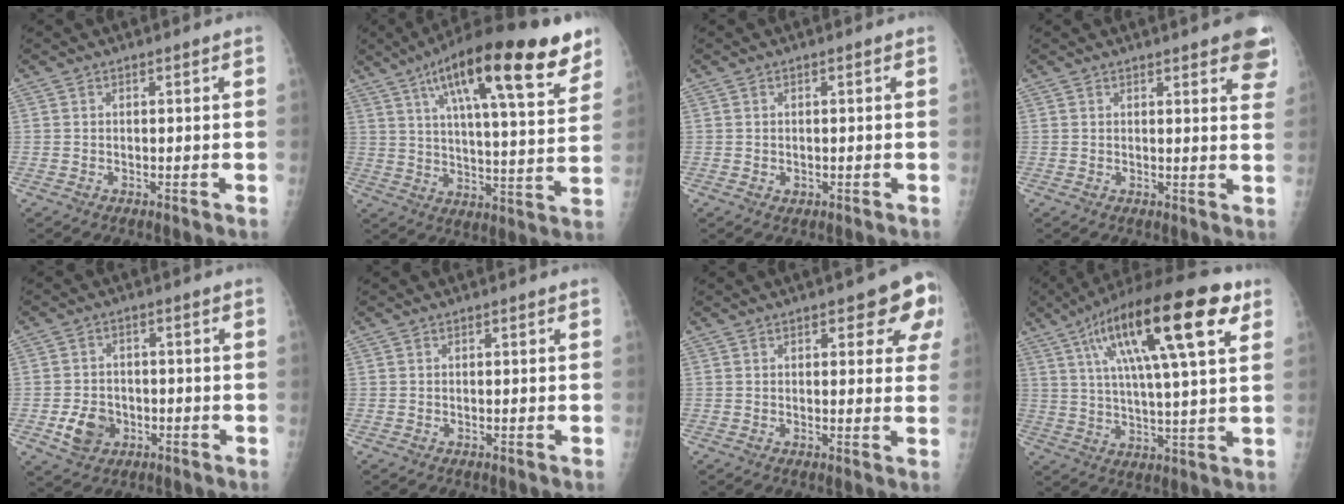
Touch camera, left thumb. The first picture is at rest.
{"total": 25.0, "force": [14.0, 6.4, 19.6], "torque": [-0.284, -0.027, 0.213]}
{"total": 0.7, "force": [-0.2, 0.7, 0.2], "torque": [0.001, -0.001, 0.000]}
{"total": 8.8, "force": [5.6, 2.4, 6.3], "torque": [-0.047, -0.016, 0.055]}
{"total": 6.2, "force": [-2.2, 5.0, 3.0], "torque": [-0.038, 0.009, -0.034]}
{"total": 0.0}
{"total": 8.6, "force": [3.8, 3.6, 6.9], "torque": [-0.044, -0.009, 0.037]}
{"total": 22.7, "force": [9.7, 5.7, 19.7], "torque": [-0.316, 0.008, 0.153]}